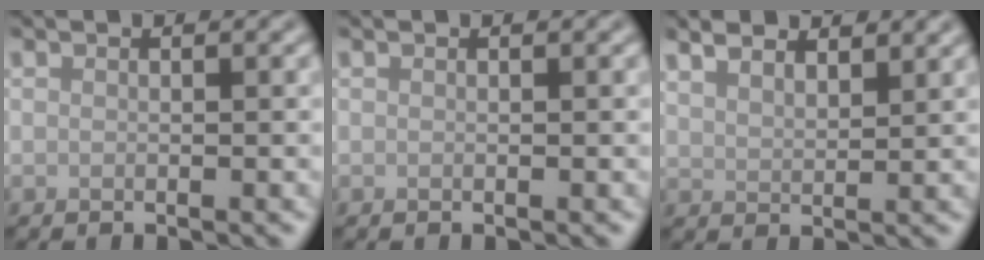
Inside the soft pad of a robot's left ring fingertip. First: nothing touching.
{"total": 0.0}
{"total": 4.5, "force": [3.6, 1.7, 2.1], "torque": [-0.035, 0.012, 0.049]}